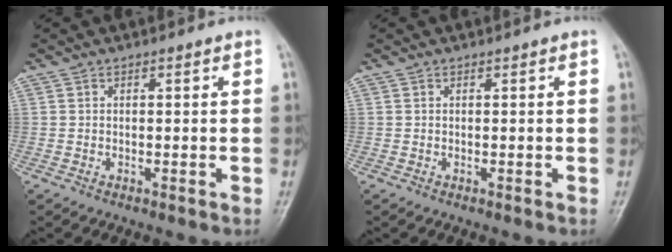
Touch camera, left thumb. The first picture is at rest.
{"total": 0.0}